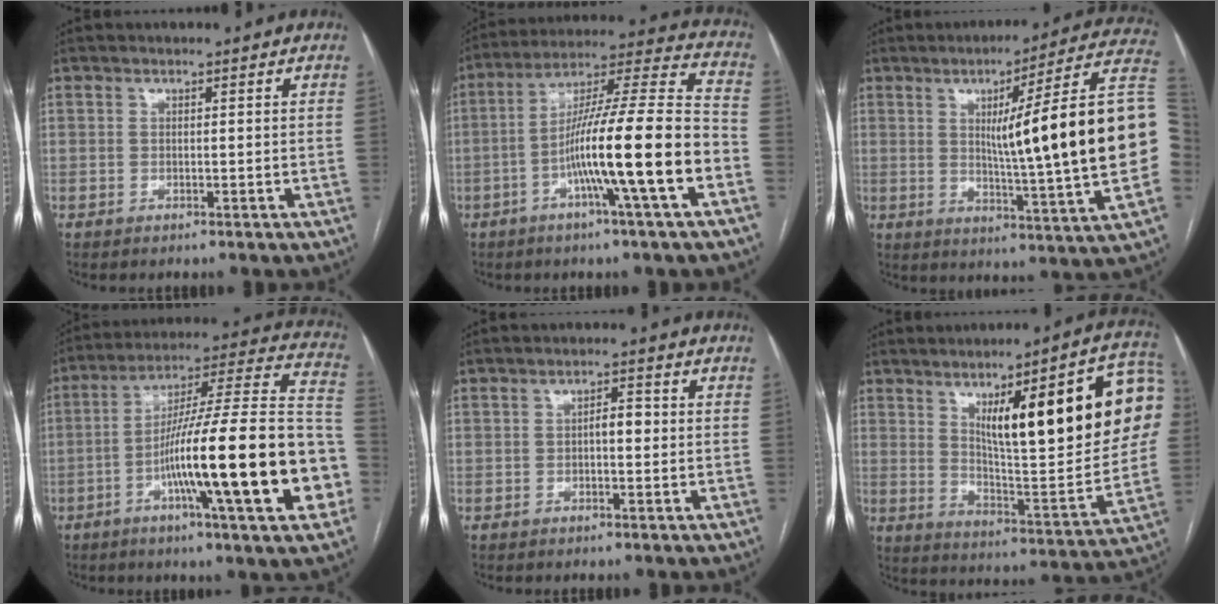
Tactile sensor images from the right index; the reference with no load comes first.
{"total": 18.6, "force": [-6.1, -0.5, 17.5], "torque": [-0.292, 0.006, -0.109]}
{"total": 23.5, "force": [1.6, -0.7, 23.5], "torque": [-0.257, 0.016, 0.013]}
{"total": 27.5, "force": [-7.4, 1.4, 26.5], "torque": [-0.336, 0.000, -0.125]}
{"total": 2.5, "force": [-0.2, 1.0, 2.3], "torque": [-0.032, 0.008, -0.004]}
{"total": 26.4, "force": [7.6, 4.9, 24.8], "torque": [-0.298, 0.026, 0.118]}